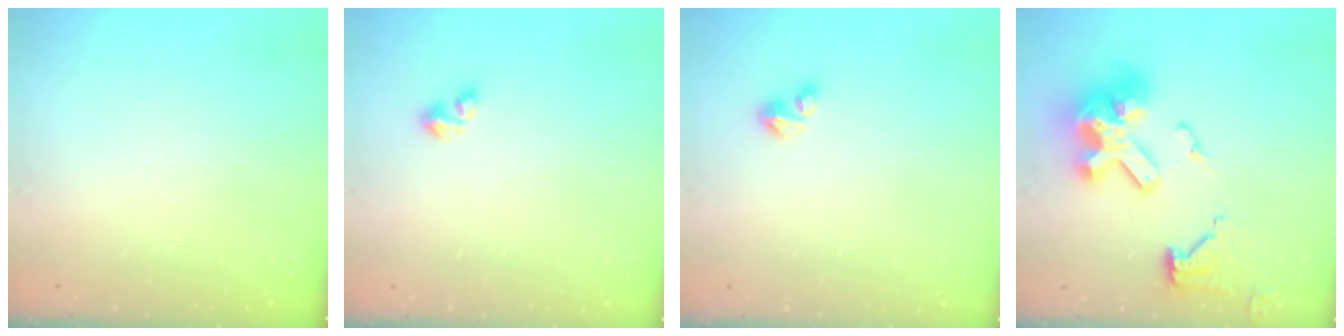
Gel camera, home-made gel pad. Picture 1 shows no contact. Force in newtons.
{"total": 2.4, "press": 2.4, "slide": 0.5}
{"total": 2.1, "press": 2.1, "slide": 0.2}
{"total": 20.2, "press": 20.1, "slide": 2.1}